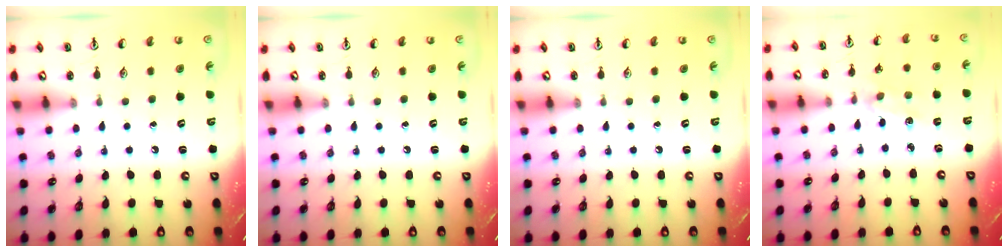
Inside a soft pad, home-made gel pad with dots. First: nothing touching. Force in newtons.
{"total": 0.0}
{"total": 0.0}
{"total": 2.0, "press": 2.0, "slide": 0.4}